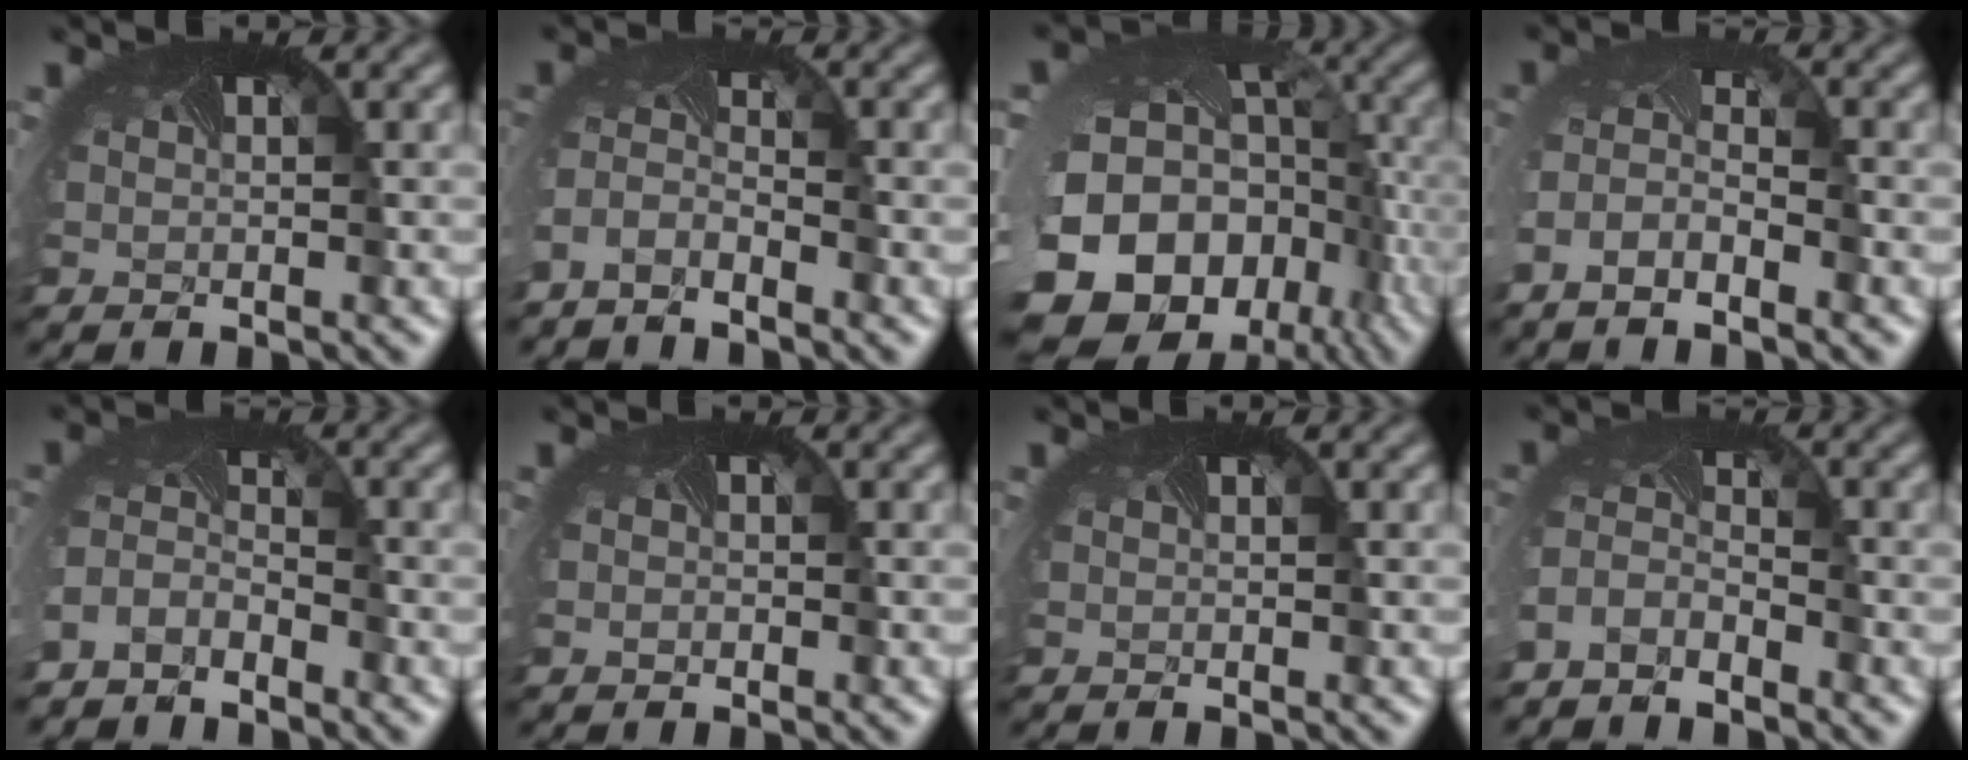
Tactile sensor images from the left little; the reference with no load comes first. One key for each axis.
{"total": 2.4, "fx": -2.4, "fy": 0.3, "fz": 0.3, "tx": -0.020, "ty": -0.009, "tz": -0.053}
{"total": 20.0, "fx": -7.4, "fy": 14.8, "fz": 11.4, "tx": -0.227, "ty": -0.056, "tz": -0.091}
{"total": 3.1, "fx": -2.3, "fy": 0.9, "fz": 2.0, "tx": -0.042, "ty": -0.008, "tz": -0.047}
{"total": 3.2, "fx": -3.0, "fy": 1.1, "fz": 0.3, "tx": -0.020, "ty": -0.010, "tz": -0.066}
{"total": 0.7, "fx": -0.2, "fy": 0.6, "fz": 0.0, "tx": 0.005, "ty": -0.002, "tz": -0.004}
{"total": 0.0}
{"total": 2.9, "fx": -2.7, "fy": 0.7, "fz": 0.3, "tx": -0.022, "ty": -0.009, "tz": -0.060}